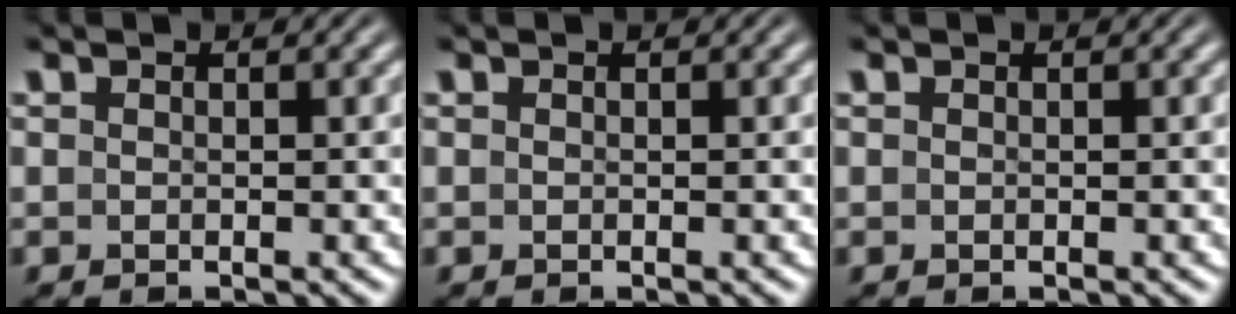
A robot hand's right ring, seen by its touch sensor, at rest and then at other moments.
{"total": 0.0}
{"total": 0.0}